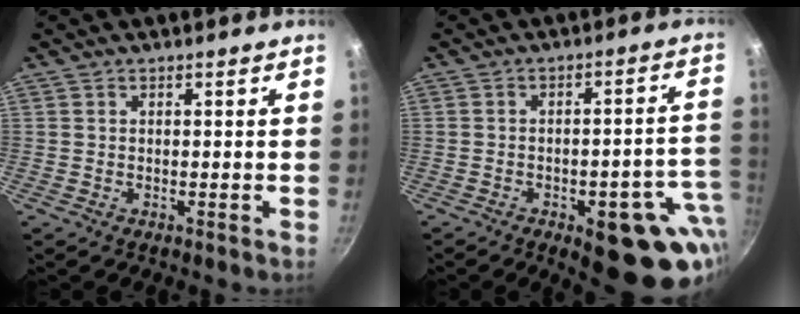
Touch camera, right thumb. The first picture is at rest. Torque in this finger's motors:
{"motor_torque": [2.96, 2.05, 1.47, -1.31, 0.31]}